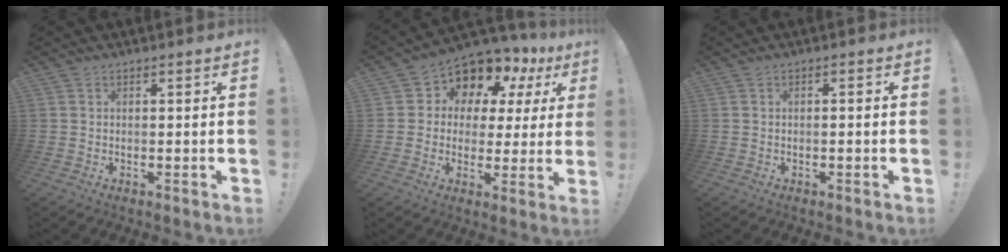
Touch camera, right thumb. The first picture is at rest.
{"total": 9.2, "force": [6.2, 6.0, 3.2], "torque": [-0.051, -0.064, 0.111]}
{"total": 1.2, "force": [-0.8, -0.3, 0.9], "torque": [-0.021, 0.002, -0.014]}